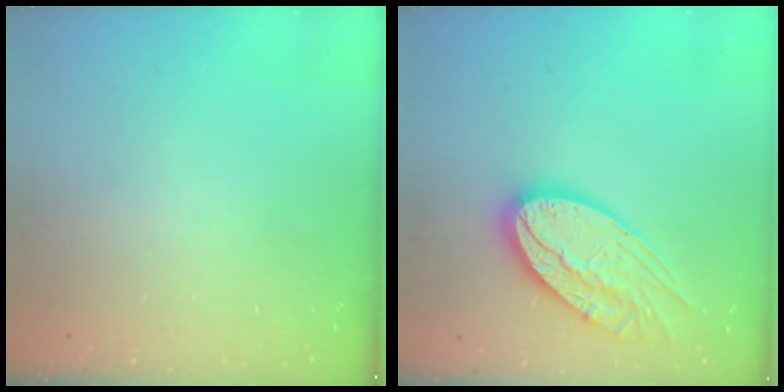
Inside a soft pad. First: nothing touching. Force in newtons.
{"total": 20.8, "press": 20.7, "slide": 2.4}